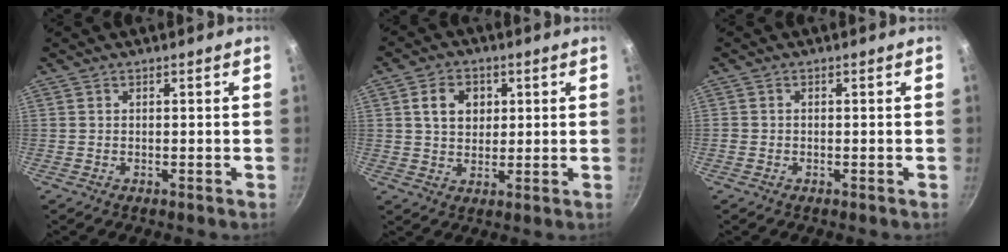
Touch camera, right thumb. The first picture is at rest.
{"total": 6.9, "force": [1.9, 5.3, 4.0], "torque": [-0.048, 0.002, 0.030]}
{"total": 0.7, "force": [-0.3, 0.7, 0.2], "torque": [-0.005, 0.002, -0.005]}